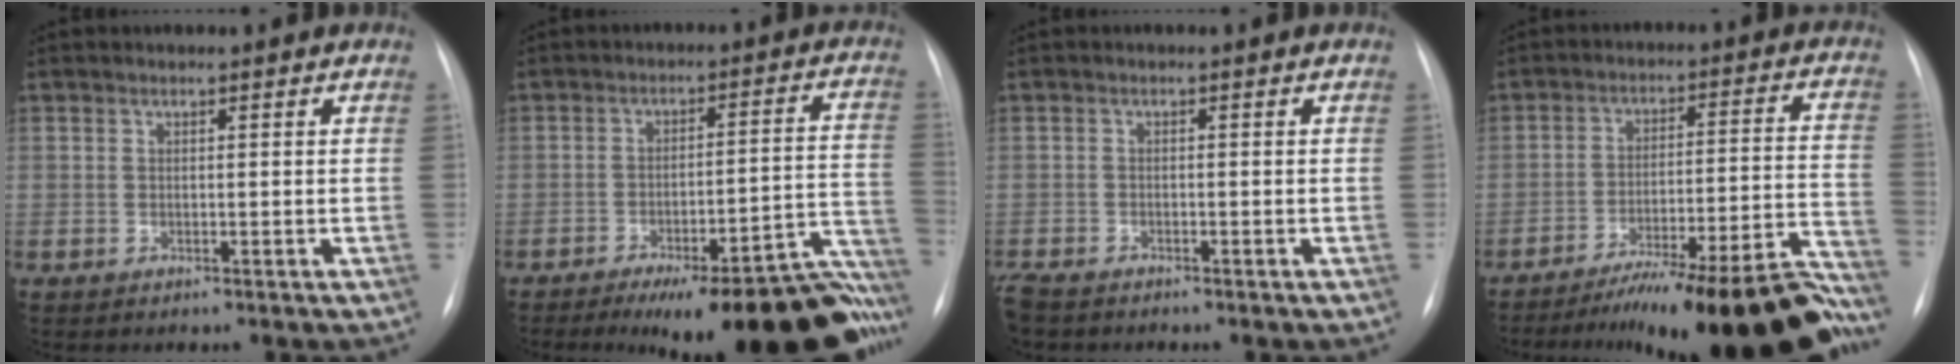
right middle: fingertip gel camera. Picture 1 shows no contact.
{"total": 22.9, "force": [-17.5, 4.0, 14.2], "torque": [-0.079, 0.018, -0.231]}
{"total": 3.7, "force": [-3.1, 1.4, 1.5], "torque": [-0.030, -0.008, -0.053]}
{"total": 25.0, "force": [-21.5, 1.6, 12.5], "torque": [-0.082, 0.008, -0.301]}